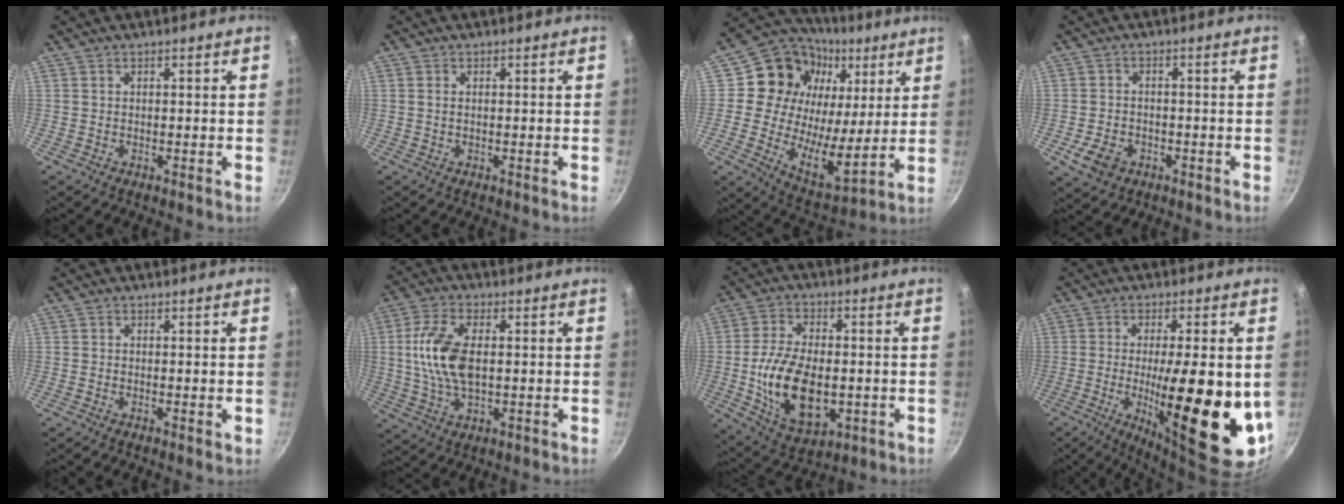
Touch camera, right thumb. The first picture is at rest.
{"total": 0.7, "force": [0.1, 0.4, 0.6], "torque": [-0.013, 0.001, 0.001]}
{"total": 21.0, "force": [7.2, 15.4, 12.3], "torque": [-0.179, -0.036, 0.115]}
{"total": 5.6, "force": [-2.3, 4.2, 3.0], "torque": [-0.052, 0.013, -0.035]}
{"total": 0.5, "force": [0.0, 0.1, 0.5], "torque": [-0.009, -0.002, -0.001]}
{"total": 11.5, "force": [0.9, 6.0, 9.7], "torque": [-0.190, 0.007, 0.014]}
{"total": 16.1, "force": [-2.1, 9.4, 12.9], "torque": [-0.221, 0.001, -0.026]}
{"total": 22.3, "force": [-2.4, 6.3, 21.3], "torque": [-0.302, -0.021, -0.029]}